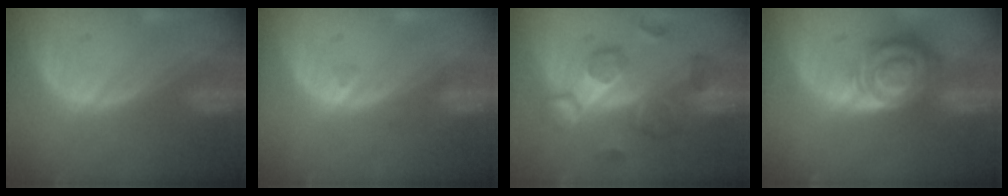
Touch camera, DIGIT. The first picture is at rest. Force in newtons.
{"total": 0.7, "press": 0.7, "slide": 0.2}
{"total": 8.6, "press": 8.5, "slide": 1.6}
{"total": 8.5, "press": 7.4, "slide": 4.3}